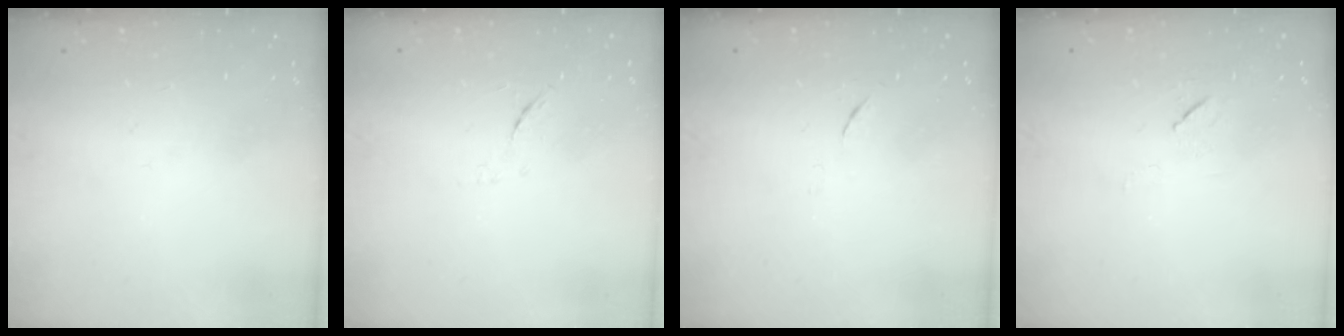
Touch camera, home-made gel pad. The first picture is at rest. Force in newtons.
{"total": 5.4, "press": 5.3, "slide": 0.9}
{"total": 3.5, "press": 3.4, "slide": 0.6}
{"total": 5.4, "press": 5.3, "slide": 1.0}